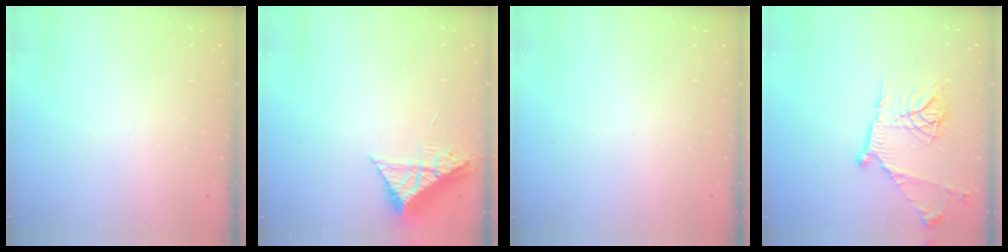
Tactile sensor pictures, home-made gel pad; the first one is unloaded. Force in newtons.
{"total": 8.4, "press": 8.4, "slide": 0.8}
{"total": 0.0}
{"total": 18.9, "press": 18.8, "slide": 1.9}